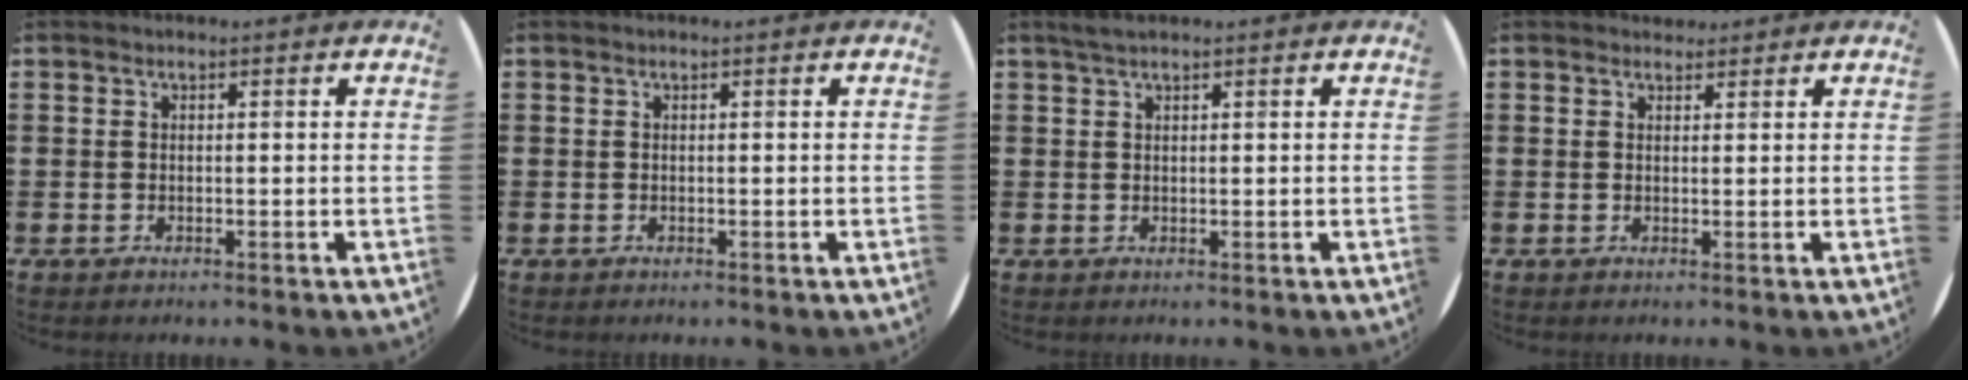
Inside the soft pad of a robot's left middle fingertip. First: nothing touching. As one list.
[{"total": 0.0}, {"total": 1.3, "force": [1.1, 0.2, 0.7], "torque": [-0.015, 0.003, 0.019]}, {"total": 1.3, "force": [1.2, 0.4, -0.1], "torque": [0.009, 0.000, 0.022]}]